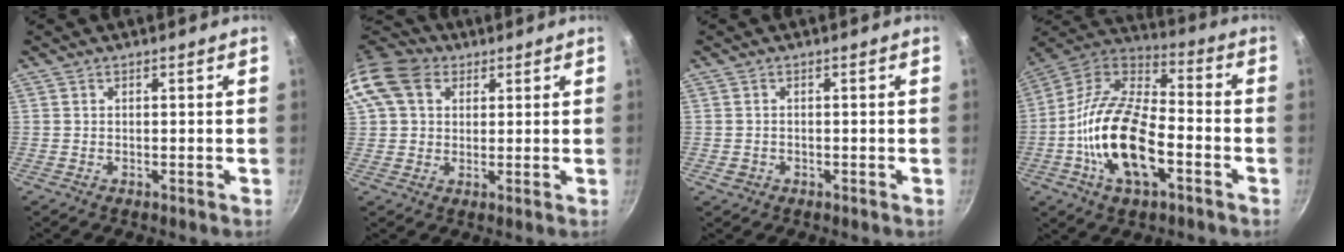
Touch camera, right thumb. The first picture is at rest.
{"total": 13.4, "force": [4.6, 10.3, 7.2], "torque": [-0.137, 0.020, 0.073]}
{"total": 1.6, "force": [-0.5, 1.4, 0.7], "torque": [-0.013, 0.002, -0.005]}
{"total": 20.5, "force": [-5.8, 10.3, 16.8], "torque": [-0.305, 0.038, -0.125]}